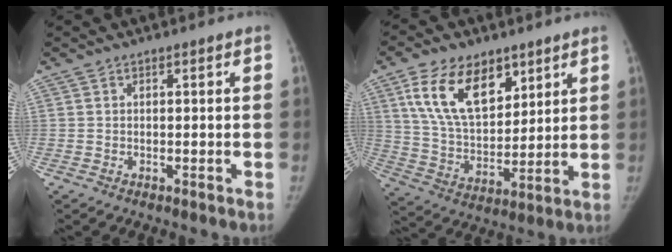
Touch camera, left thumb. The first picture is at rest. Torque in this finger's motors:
{"motor_torque": [0.51, 0.46, 1.71, -1.07, 0.50]}